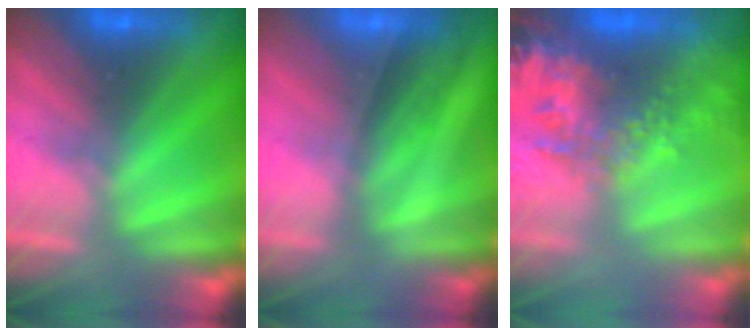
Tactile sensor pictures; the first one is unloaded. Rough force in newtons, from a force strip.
{"total": 1.9}
{"total": 9.5}